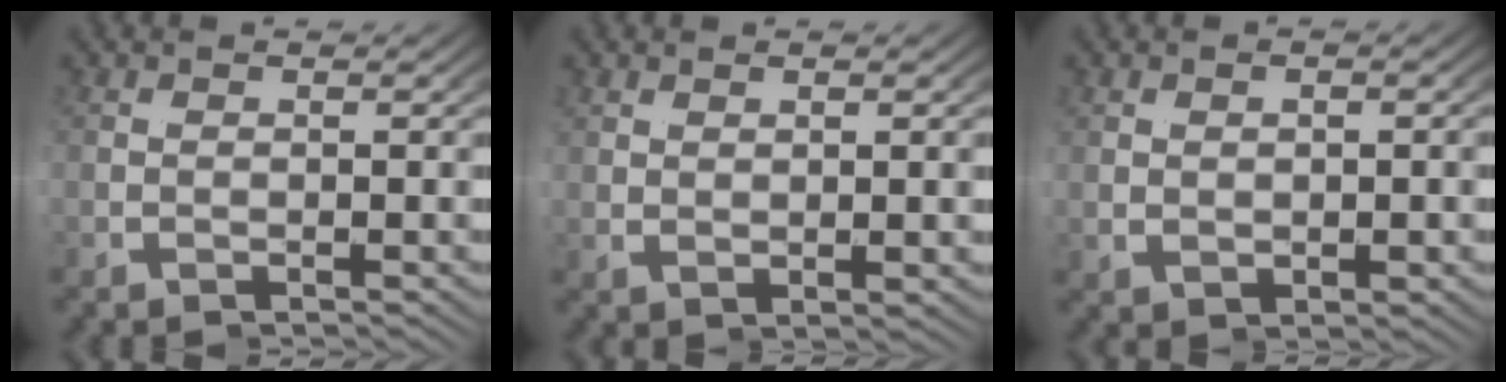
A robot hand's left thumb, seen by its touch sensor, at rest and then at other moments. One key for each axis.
{"total": 1.7, "fx": 1.1, "fy": -1.2, "fz": 0.4, "tx": 0.006, "ty": 0.017, "tz": 0.015}
{"total": 1.3, "fx": 0.4, "fy": 0.5, "fz": 1.1, "tx": -0.014, "ty": 0.002, "tz": 0.011}